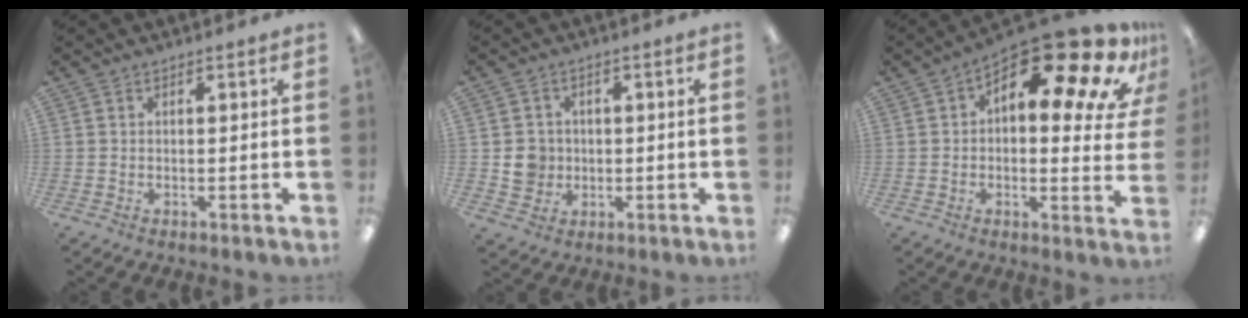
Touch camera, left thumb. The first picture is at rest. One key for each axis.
{"total": 5.4, "fx": -0.2, "fy": 5.2, "fz": 1.4, "tx": -0.017, "ty": 0.009, "tz": -0.002}
{"total": 20.5, "fx": 12.4, "fy": 7.4, "fz": 14.6, "tx": -0.204, "ty": -0.089, "tz": 0.200}